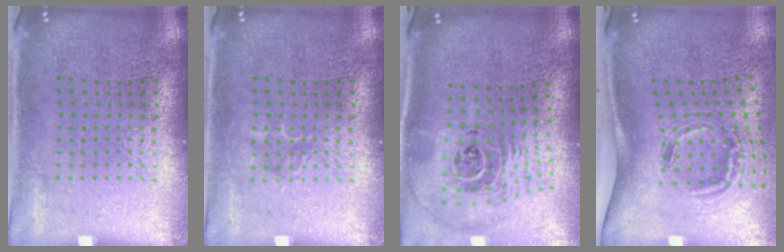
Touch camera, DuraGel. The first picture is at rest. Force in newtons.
{"total": 1.0, "press": 0.9, "slide": 0.2}
{"total": 2.6, "press": 1.9, "slide": 1.8}
{"total": 1.6, "press": 1.1, "slide": 1.1}